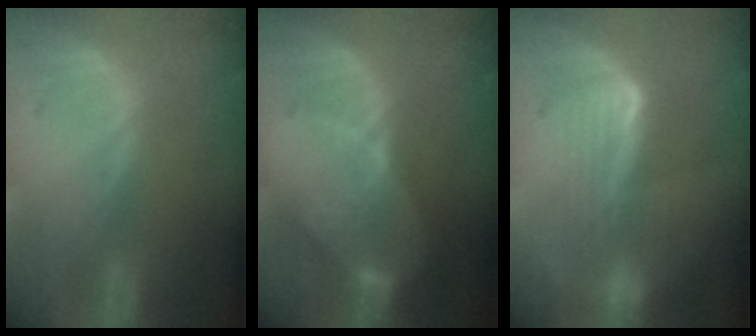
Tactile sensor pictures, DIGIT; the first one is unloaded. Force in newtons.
{"total": 8.4, "press": 7.5, "slide": 3.8}
{"total": 6.7, "press": 5.8, "slide": 3.4}